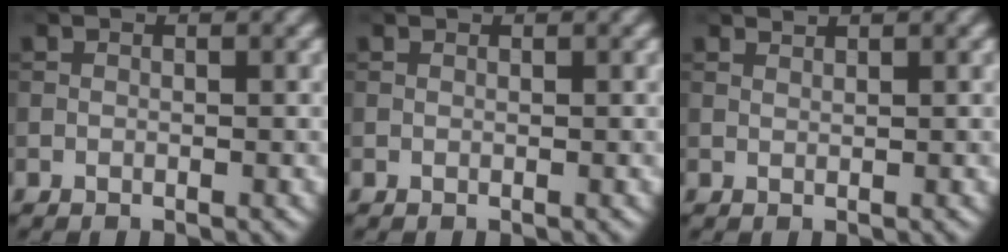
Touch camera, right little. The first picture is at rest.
{"total": 0.0}
{"total": 0.7, "force": [0.7, 0.0, 0.1], "torque": [0.002, -0.002, 0.014]}